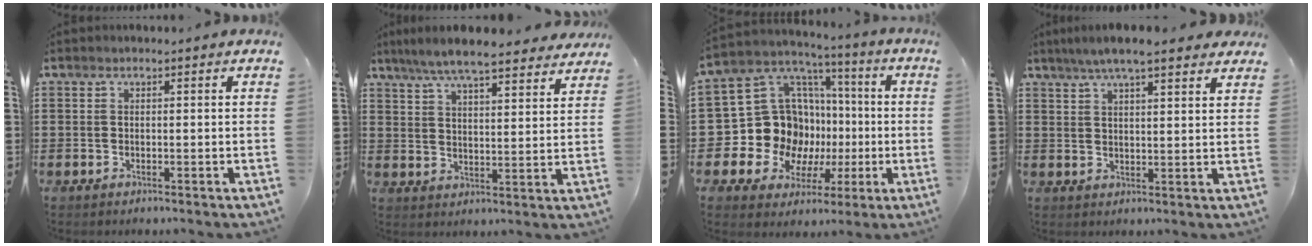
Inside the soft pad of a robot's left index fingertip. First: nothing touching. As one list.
[{"total": 7.1, "force": [6.4, 0.5, 3.1], "torque": [-0.081, -0.024, 0.114]}, {"total": 14.2, "force": [-1.9, 13.2, 4.9], "torque": [-0.129, -0.025, -0.013]}, {"total": 6.1, "force": [5.0, 0.8, 3.4], "torque": [-0.077, -0.003, 0.089]}]